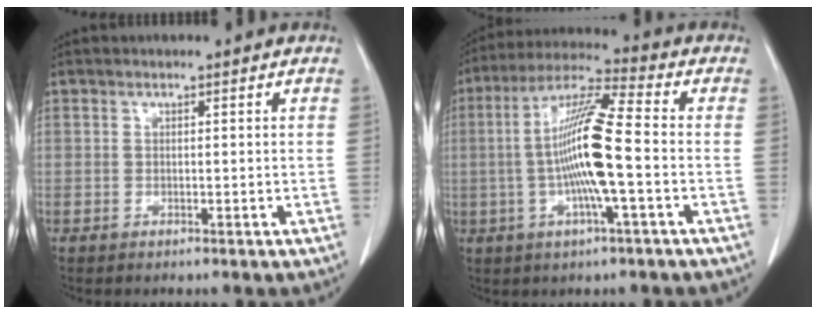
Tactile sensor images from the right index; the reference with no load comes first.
{"total": 13.1, "force": [-1.6, 0.4, 13.0], "torque": [-0.250, 0.005, -0.038]}